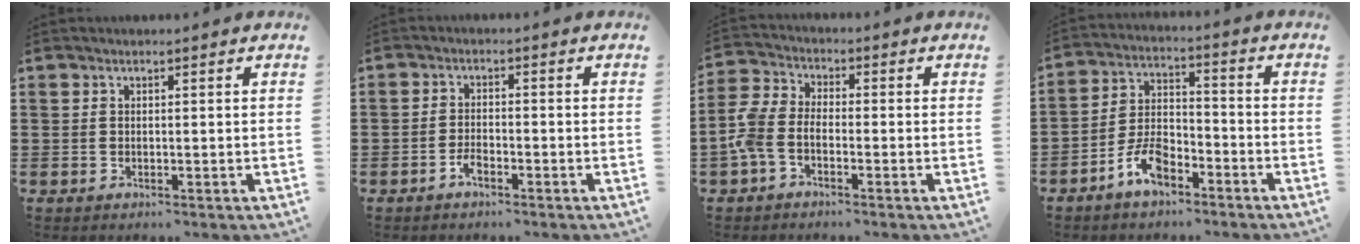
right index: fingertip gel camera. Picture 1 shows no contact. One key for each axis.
{"total": 2.3, "fx": -1.6, "fy": 1.0, "fz": 1.4, "tx": -0.034, "ty": 0.000, "tz": -0.032}
{"total": 4.7, "fx": -2.8, "fy": 2.4, "fz": 2.9, "tx": -0.094, "ty": -0.004, "tz": -0.067}
{"total": 6.5, "fx": -4.3, "fy": 3.1, "fz": 3.9, "tx": -0.089, "ty": 0.012, "tz": -0.085}